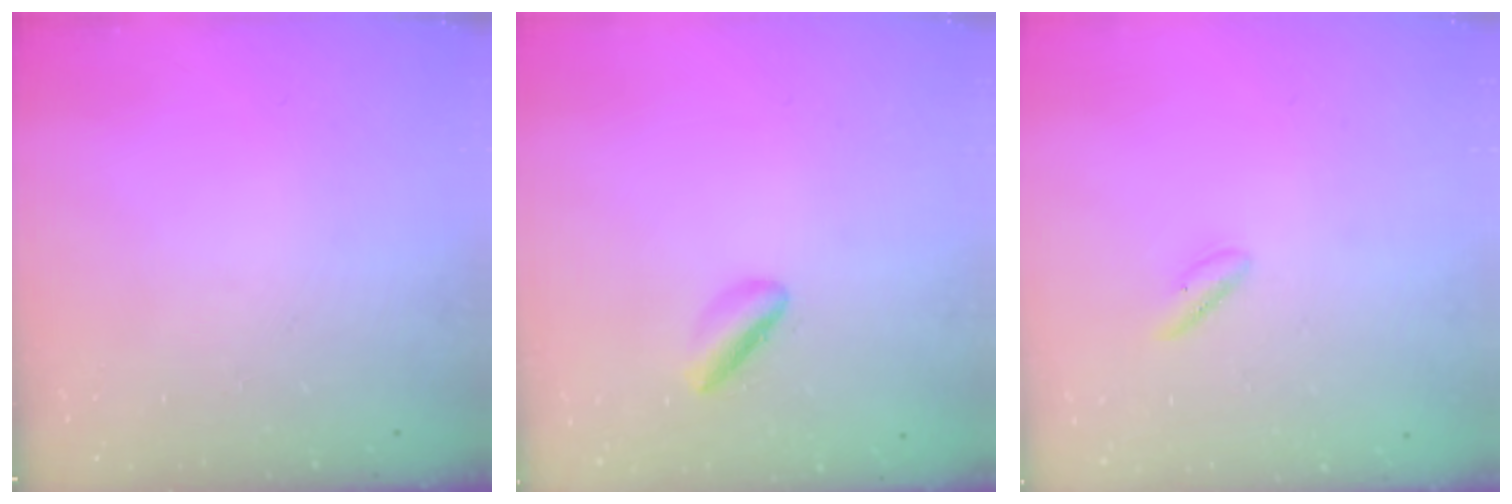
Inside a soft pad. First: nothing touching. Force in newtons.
{"total": 2.8, "press": 2.8, "slide": 0.5}
{"total": 2.1, "press": 1.7, "slide": 1.3}